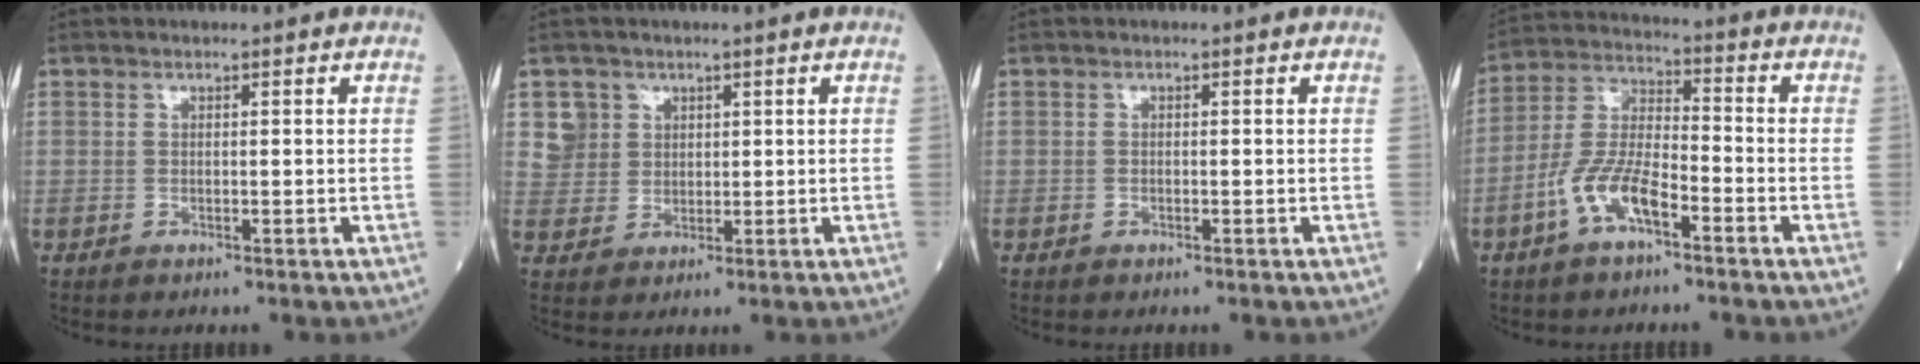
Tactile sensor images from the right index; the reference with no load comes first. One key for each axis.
{"total": 4.3, "fx": 1.9, "fy": 3.8, "fz": -0.2, "tx": 0.009, "ty": 0.009, "tz": 0.041}
{"total": 0.0}
{"total": 9.0, "fx": -4.6, "fy": 2.9, "fz": 7.2, "tx": -0.158, "ty": 0.009, "tz": -0.092}